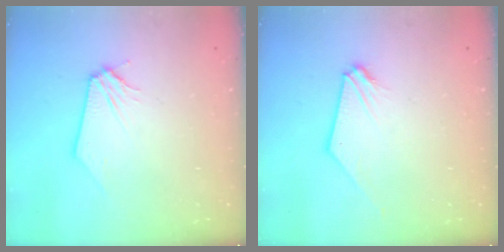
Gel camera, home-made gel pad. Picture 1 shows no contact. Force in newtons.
{"total": 0.6, "press": 0.6, "slide": 0.2}